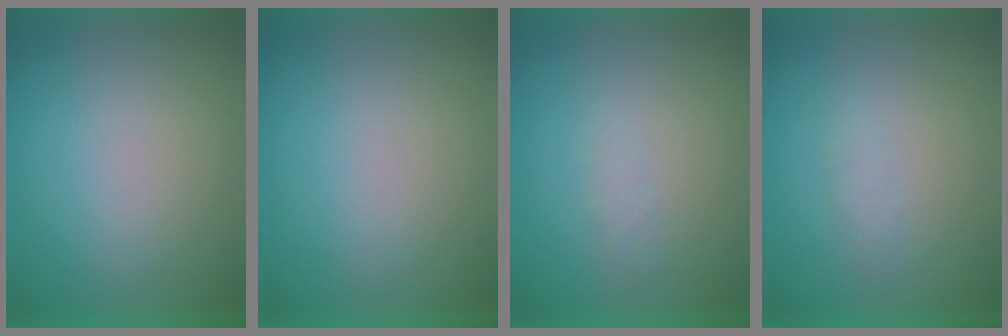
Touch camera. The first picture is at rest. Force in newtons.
{"total": 0.0}
{"total": 1.2}
{"total": 1.2}